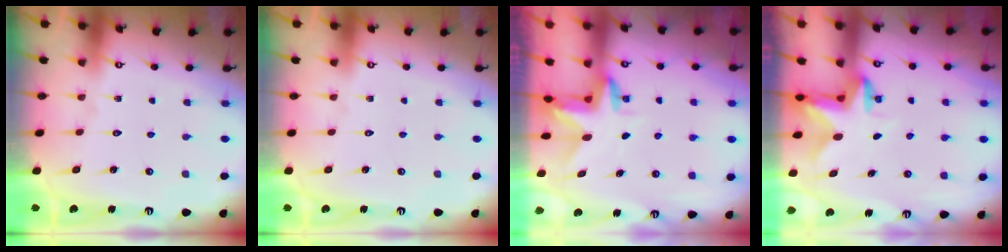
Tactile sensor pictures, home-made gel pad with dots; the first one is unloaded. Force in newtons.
{"total": 0.0}
{"total": 3.1, "press": 3.1, "slide": 0.2}
{"total": 2.8, "press": 2.8, "slide": 0.5}